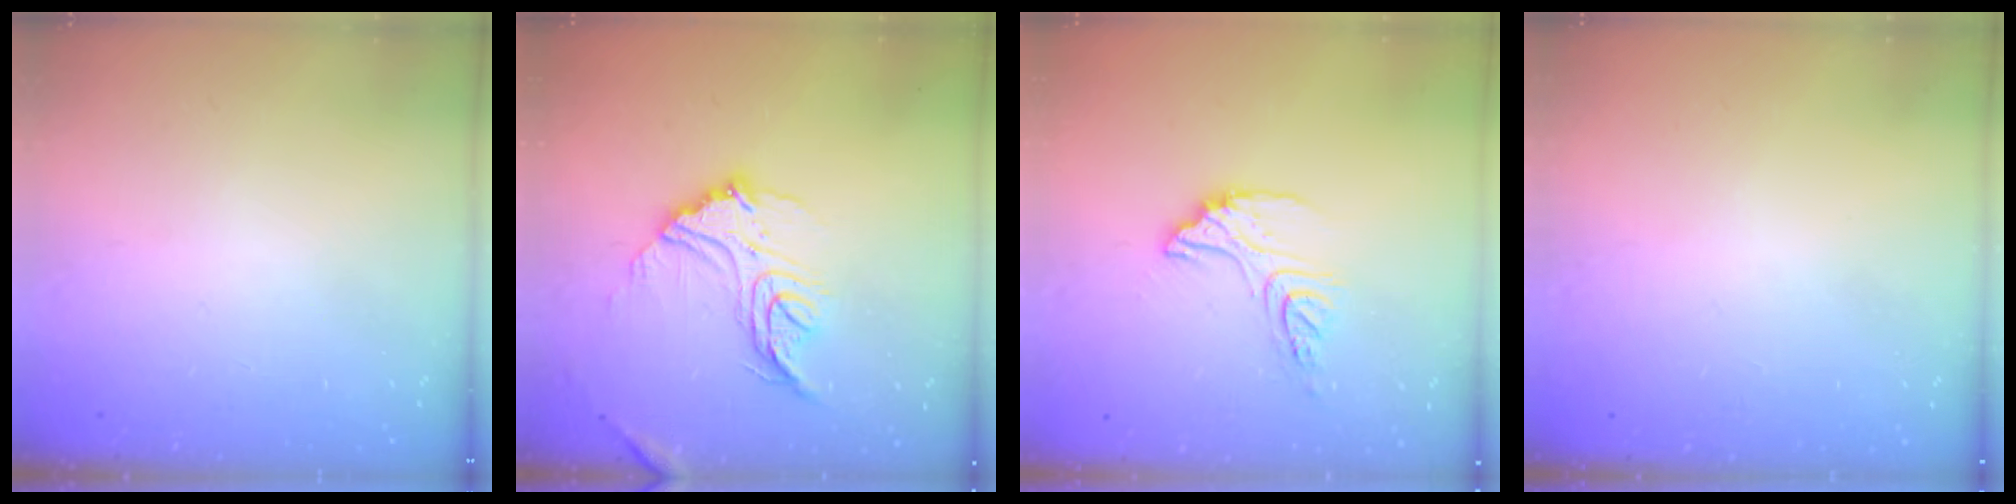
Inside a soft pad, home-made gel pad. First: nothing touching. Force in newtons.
{"total": 16.1, "press": 16.0, "slide": 1.5}
{"total": 13.3, "press": 13.3, "slide": 1.2}
{"total": 3.9, "press": 3.9, "slide": 0.1}